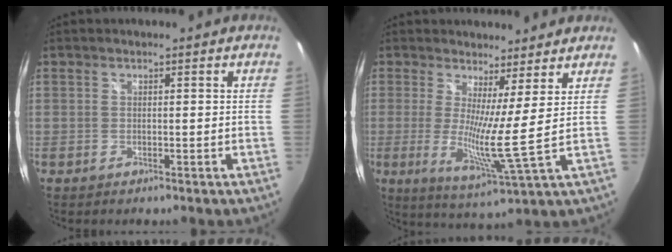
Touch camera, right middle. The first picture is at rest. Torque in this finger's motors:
{"motor_torque": [1.45, -0.08, 0.21, 0.13]}